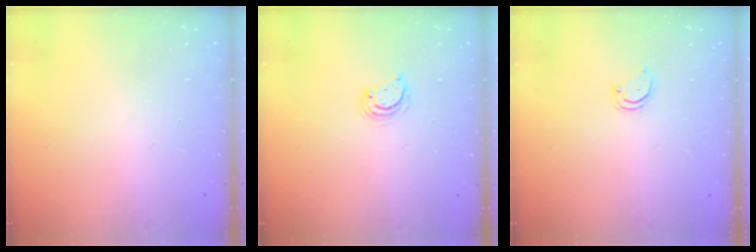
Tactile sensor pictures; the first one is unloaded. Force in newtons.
{"total": 3.3, "press": 3.3, "slide": 0.3}
{"total": 2.8, "press": 2.8, "slide": 0.2}